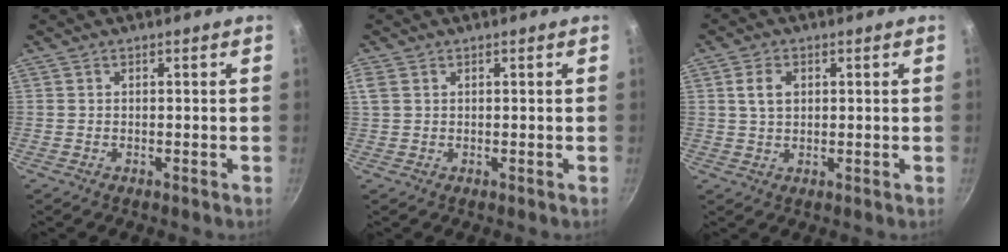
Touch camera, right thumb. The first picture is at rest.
{"total": 2.1, "force": [0.9, 1.3, 1.4], "torque": [-0.031, 0.004, 0.021]}
{"total": 4.1, "force": [1.2, 2.8, 2.7], "torque": [-0.041, 0.001, 0.022]}